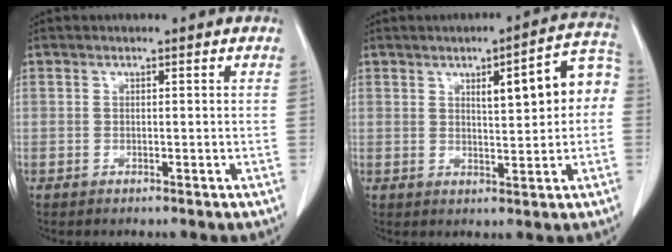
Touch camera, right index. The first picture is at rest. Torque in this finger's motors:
{"motor_torque": [0.56, 0.37, 0.22, 0.08]}